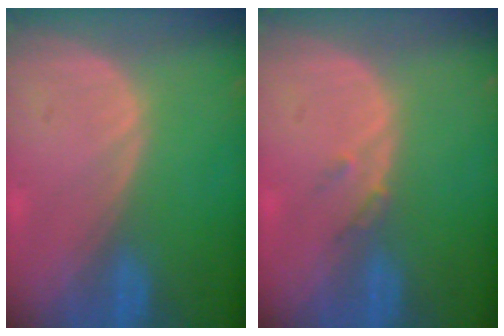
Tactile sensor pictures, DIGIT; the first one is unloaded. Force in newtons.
{"total": 1.5, "press": 1.3, "slide": 0.7}